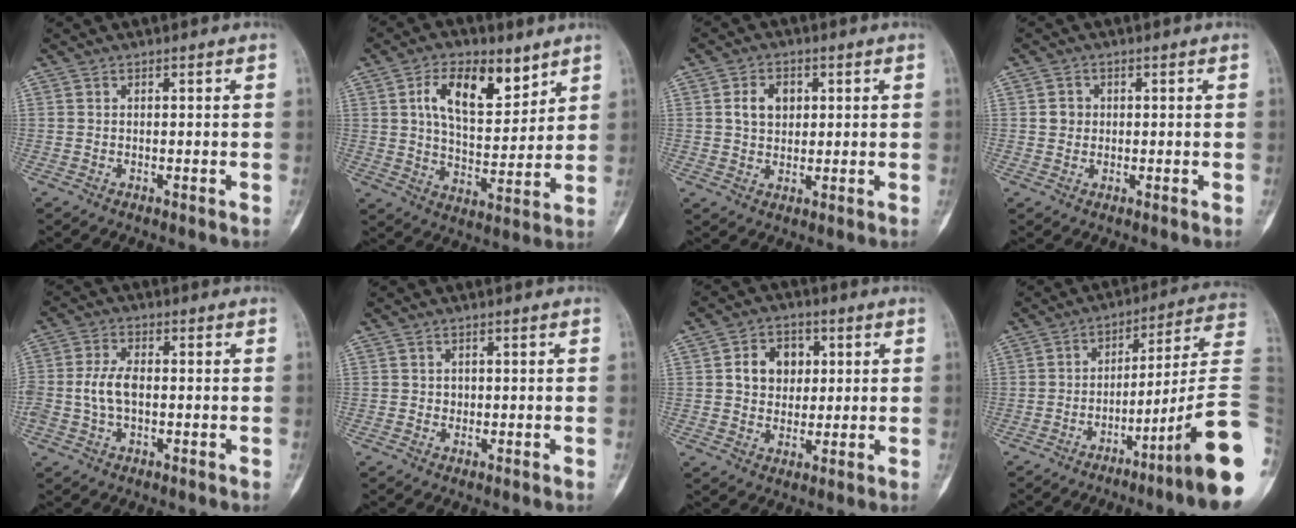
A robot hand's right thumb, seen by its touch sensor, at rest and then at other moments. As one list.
[{"total": 13.6, "force": [6.5, 7.0, 9.7], "torque": [-0.132, -0.028, 0.117]}, {"total": 5.5, "force": [1.4, 4.1, 3.5], "torque": [-0.044, -0.001, 0.024]}, {"total": 2.3, "force": [0.3, 2.2, 0.8], "torque": [0.000, 0.004, 0.003]}, {"total": 5.8, "force": [-0.6, 3.3, 4.7], "torque": [-0.104, 0.013, -0.013]}, {"total": 1.0, "force": [0.1, 0.9, 0.4], "torque": [0.000, 0.003, 0.002]}, {"total": 8.1, "force": [1.7, 6.5, 4.6], "torque": [-0.037, 0.000, 0.027]}, {"total": 19.6, "force": [-7.1, -0.2, 18.3], "torque": [-0.221, 0.040, -0.110]}]